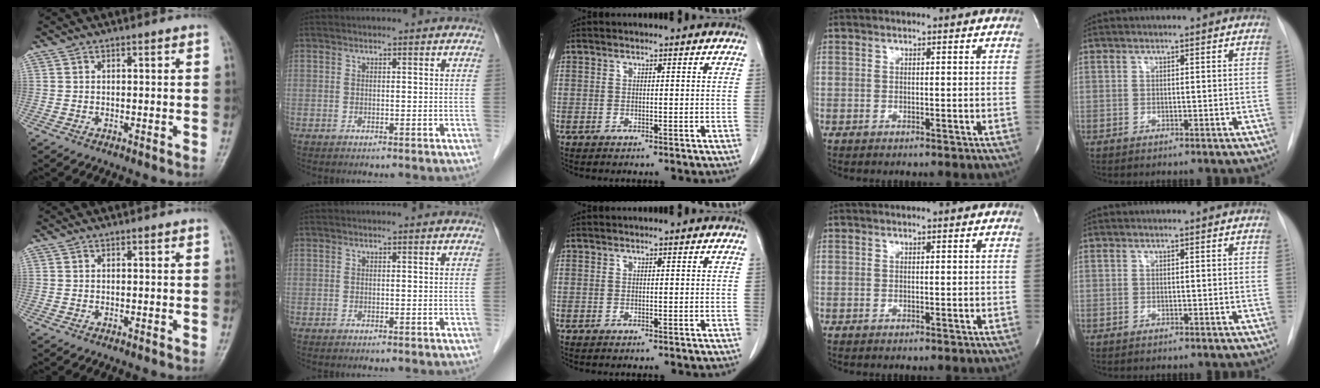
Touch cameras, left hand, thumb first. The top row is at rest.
{}